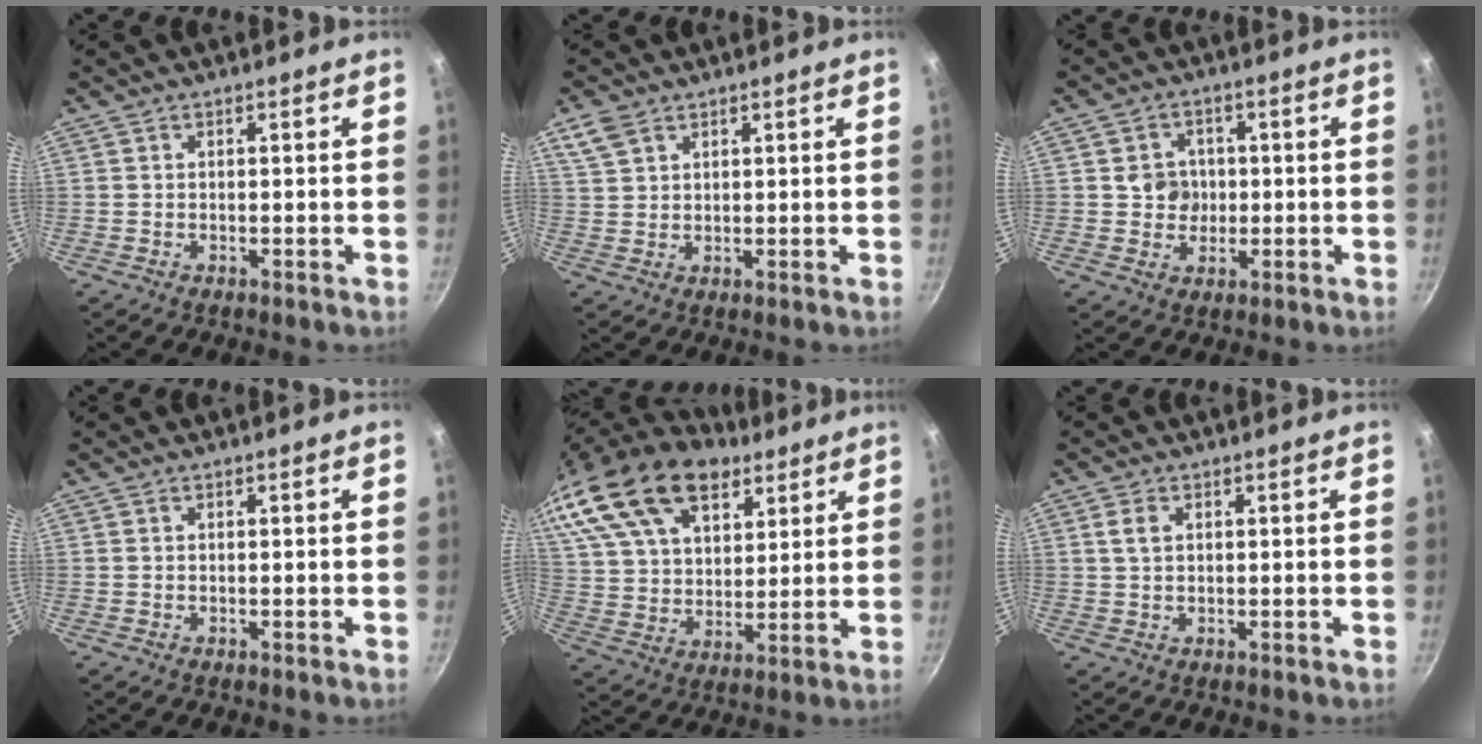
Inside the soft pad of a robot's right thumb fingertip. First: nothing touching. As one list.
[{"total": 4.5, "force": [2.8, 2.8, 2.2], "torque": [-0.041, -0.001, 0.060]}, {"total": 5.4, "force": [0.1, 5.0, 2.0], "torque": [0.003, 0.001, -0.002]}, {"total": 0.0}, {"total": 26.9, "force": [16.6, 14.7, 15.1], "torque": [-0.289, -0.012, 0.299]}, {"total": 2.5, "force": [0.8, 1.6, 1.7], "torque": [-0.028, 0.001, 0.016]}]